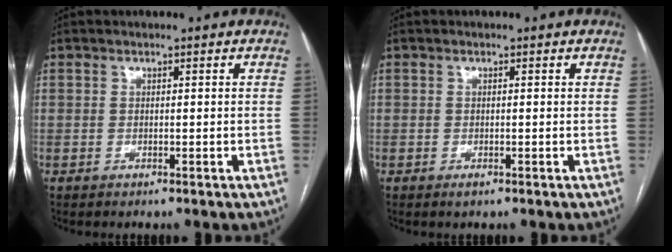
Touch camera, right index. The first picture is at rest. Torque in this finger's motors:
{"motor_torque": [-0.04, -0.02, -0.08, -0.03]}